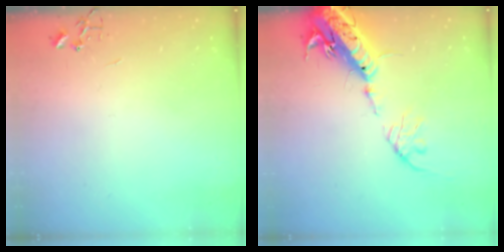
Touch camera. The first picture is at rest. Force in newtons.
{"total": 19.6, "press": 19.1, "slide": 4.3}